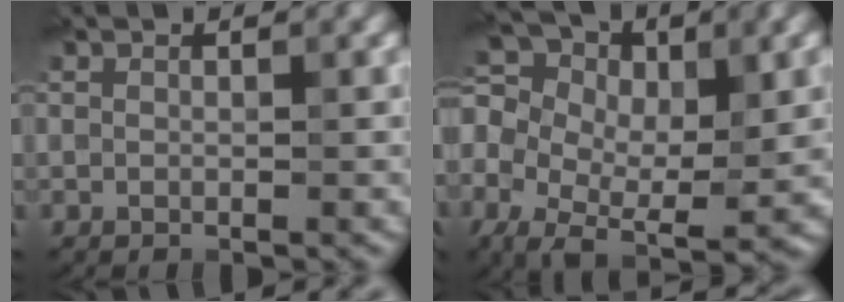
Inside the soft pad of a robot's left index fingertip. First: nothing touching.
{"total": 10.8, "force": [0.0, 7.2, 8.1], "torque": [-0.162, 0.001, 0.016]}